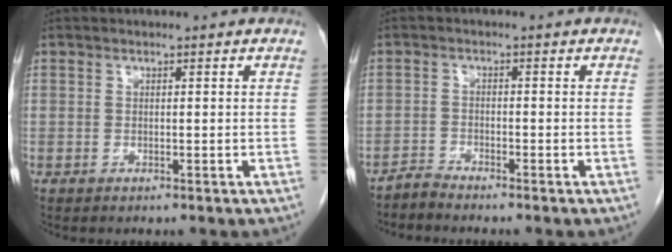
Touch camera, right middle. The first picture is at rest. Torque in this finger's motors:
{"motor_torque": [-0.01, 0.16, -0.03, -0.01]}